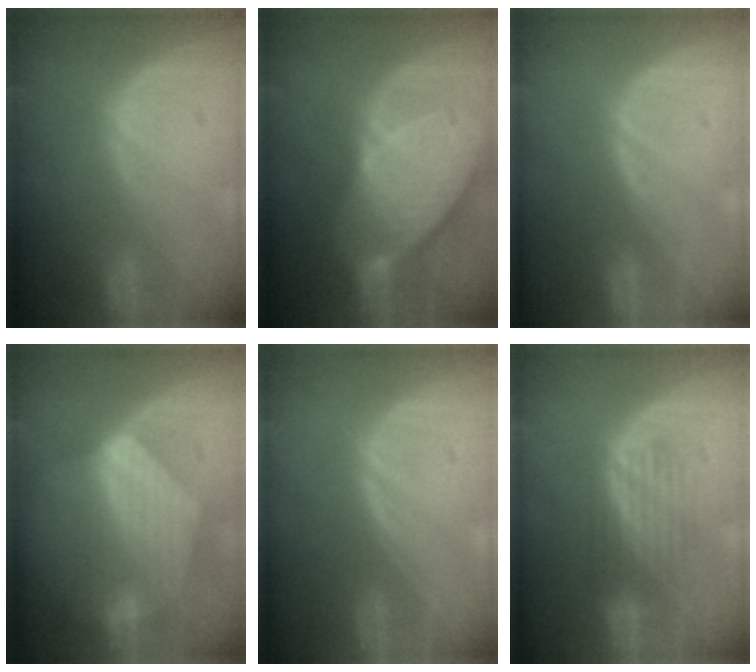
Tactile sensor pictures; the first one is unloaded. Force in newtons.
{"total": 10.7, "press": 9.4, "slide": 5.1}
{"total": 0.0}
{"total": 7.9, "press": 7.6, "slide": 2.2}
{"total": 0.0}
{"total": 5.2, "press": 5.1, "slide": 0.3}